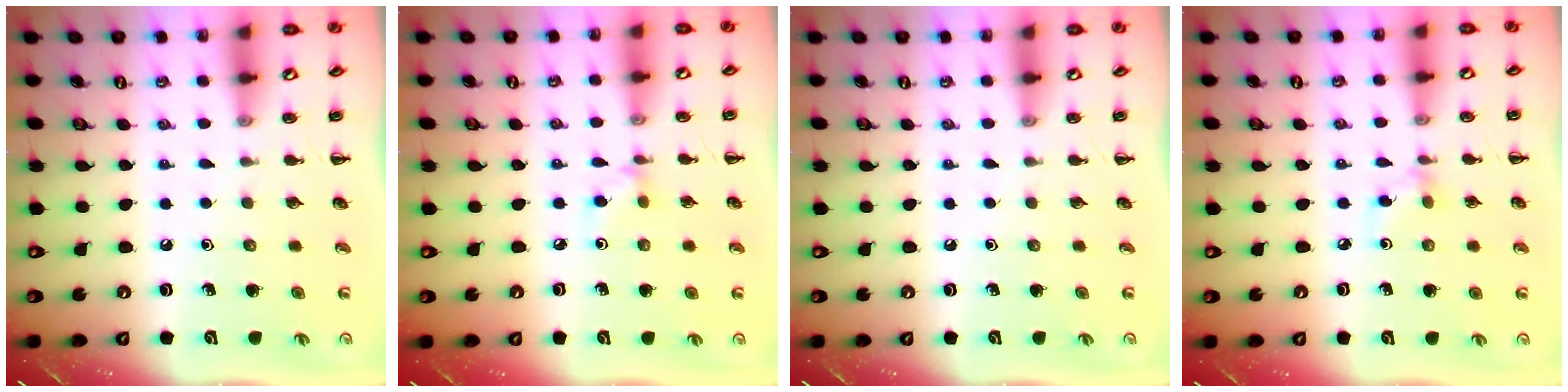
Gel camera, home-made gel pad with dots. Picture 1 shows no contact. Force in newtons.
{"total": 3.7, "press": 3.5, "slide": 1.3}
{"total": 0.0}
{"total": 3.0, "press": 2.8, "slide": 0.9}